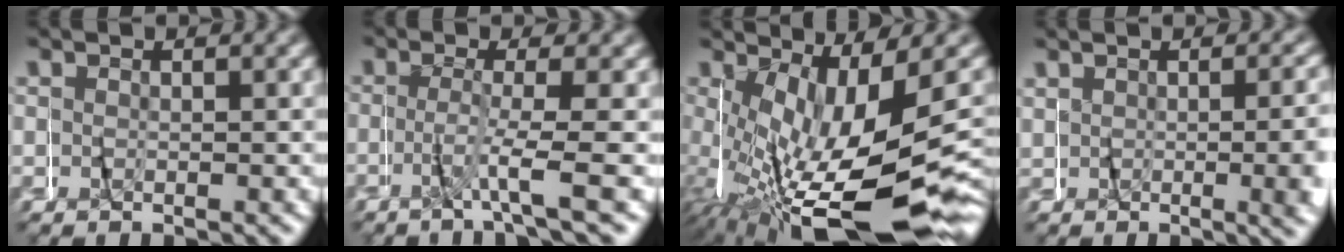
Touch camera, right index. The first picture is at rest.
{"total": 3.0, "force": [-1.6, -0.9, 2.4], "torque": [-0.047, -0.002, -0.032]}
{"total": 14.7, "force": [-6.5, 6.3, 11.6], "torque": [-0.213, -0.064, -0.059]}
{"total": 2.7, "force": [0.2, 0.3, 2.7], "torque": [-0.016, 0.013, 0.003]}